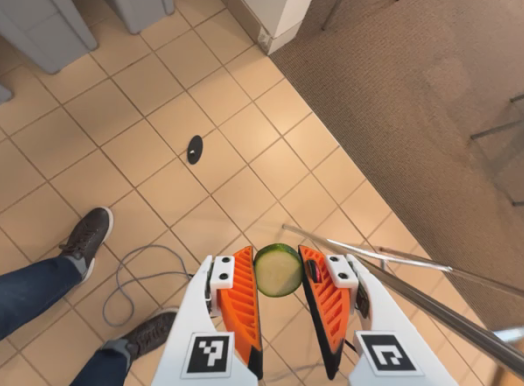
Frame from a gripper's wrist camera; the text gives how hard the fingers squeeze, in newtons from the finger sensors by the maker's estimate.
{"total": 6.9, "left": 6.3, "right": 7.5}